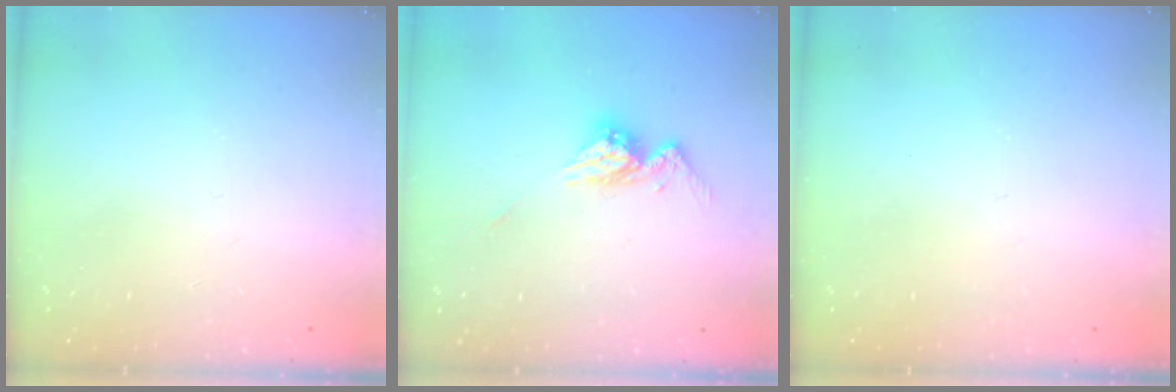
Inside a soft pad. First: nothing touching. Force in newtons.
{"total": 9.4, "press": 9.4, "slide": 0.8}
{"total": 0.0}